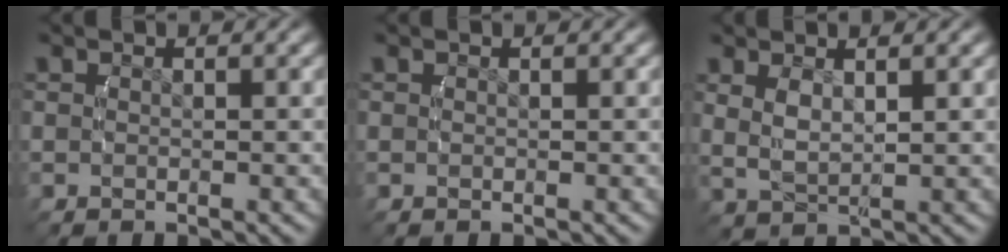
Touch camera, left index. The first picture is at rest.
{"total": 0.0}
{"total": 3.3, "force": [1.3, 1.9, 2.4], "torque": [-0.052, -0.001, 0.027]}